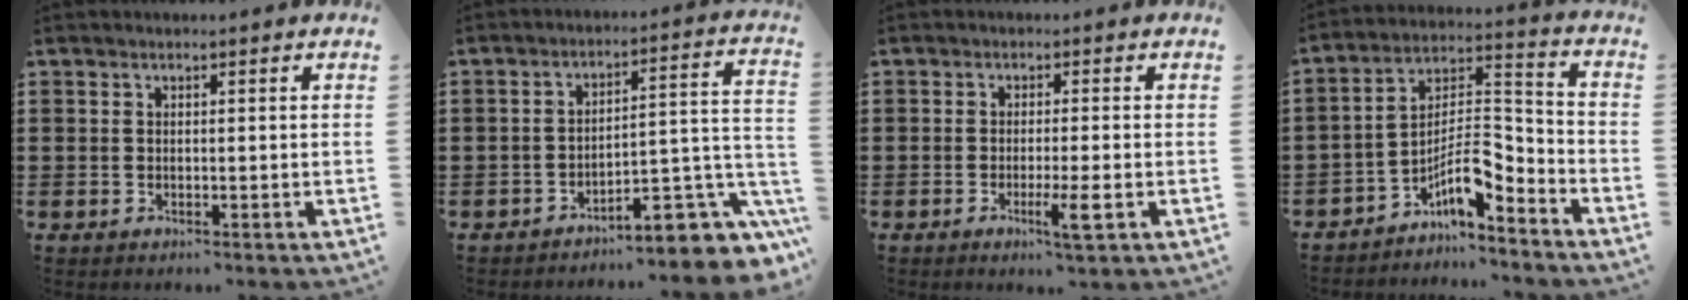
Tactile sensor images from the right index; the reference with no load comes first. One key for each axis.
{"total": 7.2, "fx": -5.4, "fy": 2.1, "fz": 4.2, "tx": -0.047, "ty": -0.002, "tz": -0.104}
{"total": 4.2, "fx": -1.7, "fy": 0.2, "fz": 3.9, "tx": -0.076, "ty": -0.017, "tz": -0.032}
{"total": 8.3, "fx": -5.3, "fy": 2.3, "fz": 6.0, "tx": -0.123, "ty": -0.014, "tz": -0.107}